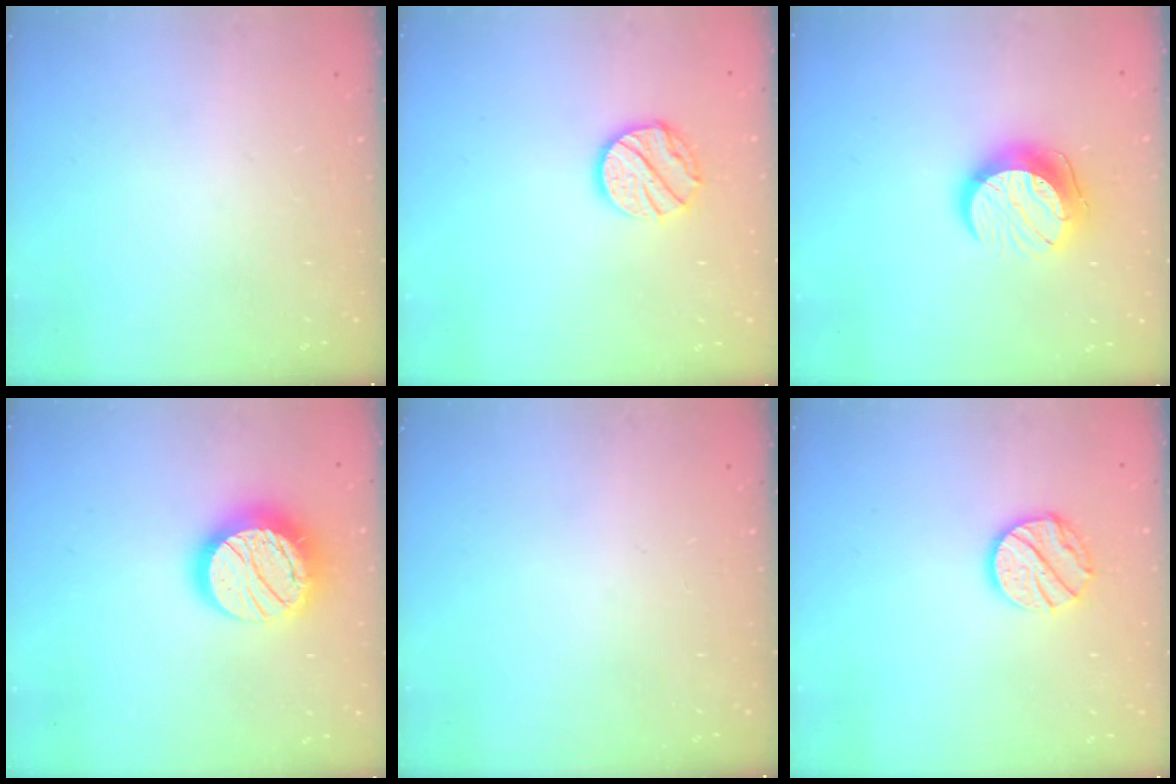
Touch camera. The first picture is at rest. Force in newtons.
{"total": 10.6, "press": 10.6, "slide": 0.8}
{"total": 12.5, "press": 12.5, "slide": 0.9}
{"total": 17.3, "press": 17.3, "slide": 1.1}
{"total": 0.0}
{"total": 10.6, "press": 10.6, "slide": 0.8}